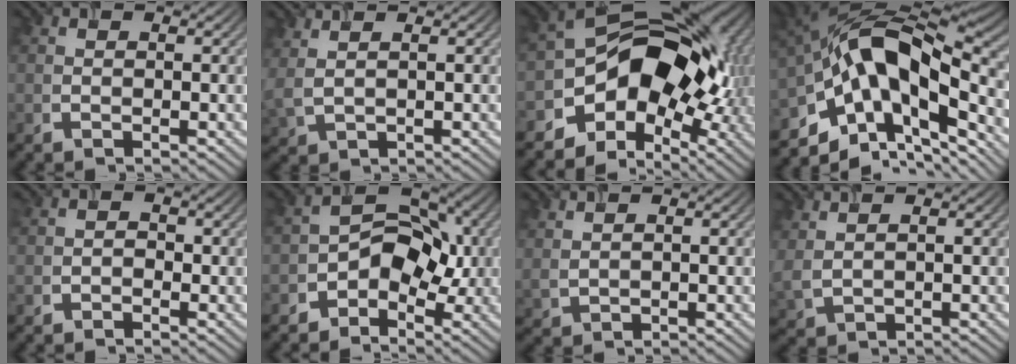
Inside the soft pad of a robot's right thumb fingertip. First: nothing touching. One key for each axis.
{"total": 3.4, "fx": 2.1, "fy": 0.9, "fz": 2.6, "tx": -0.069, "ty": 0.014, "tz": 0.031}
{"total": 12.7, "fx": -3.0, "fy": 9.1, "fz": 8.4, "tx": -0.111, "ty": -0.002, "tz": -0.072}
{"total": 16.4, "fx": -3.7, "fy": 8.8, "fz": 13.4, "tx": -0.236, "ty": 0.006, "tz": -0.069}
{"total": 0.7, "fx": -0.7, "fy": 0.0, "fz": -0.1, "tx": 0.002, "ty": 0.003, "tz": -0.017}
{"total": 5.6, "fx": -2.3, "fy": 3.7, "fz": 3.4, "tx": -0.039, "ty": 0.014, "tz": -0.056}
{"total": 1.9, "fx": 1.5, "fy": 0.3, "fz": 1.1, "tx": -0.031, "ty": 0.002, "tz": 0.033}
{"total": 3.0, "fx": 1.9, "fy": 0.9, "fz": 2.2, "tx": -0.066, "ty": 0.012, "tz": 0.035}